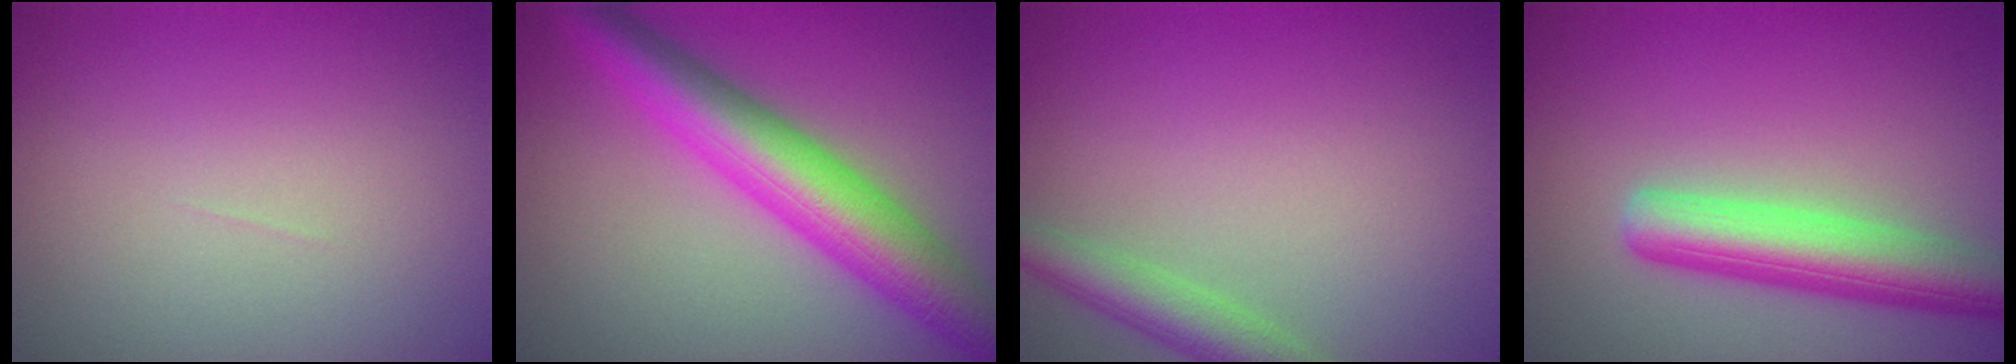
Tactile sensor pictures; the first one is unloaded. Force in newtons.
{"total": 8.2, "press": 8.2, "slide": 0.2}
{"total": 3.6, "press": 3.6, "slide": 0.3}
{"total": 6.0, "press": 6.0, "slide": 0.3}